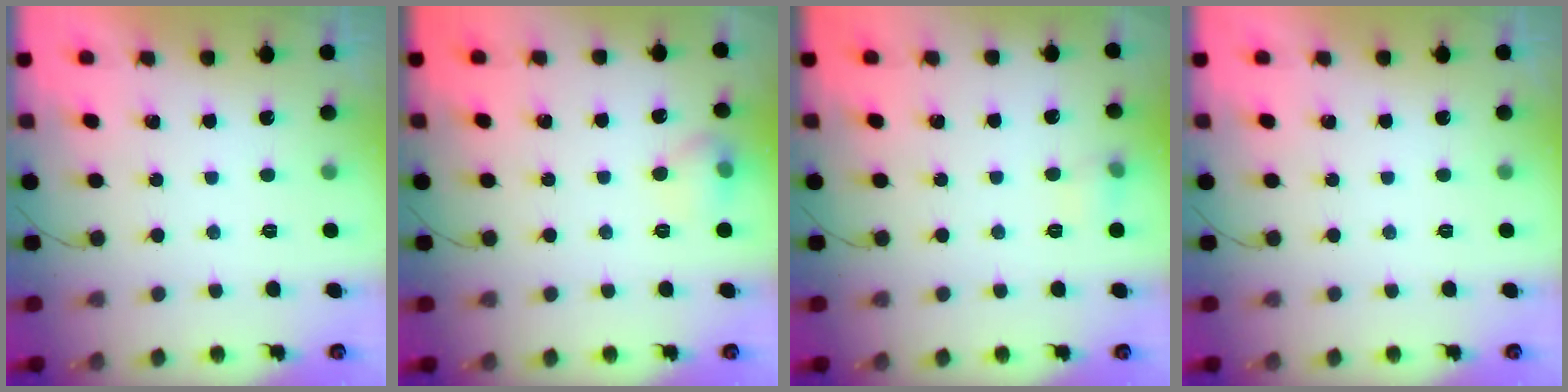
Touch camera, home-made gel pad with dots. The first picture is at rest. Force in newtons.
{"total": 6.3, "press": 6.2, "slide": 1.4}
{"total": 4.8, "press": 4.6, "slide": 1.4}
{"total": 0.0}